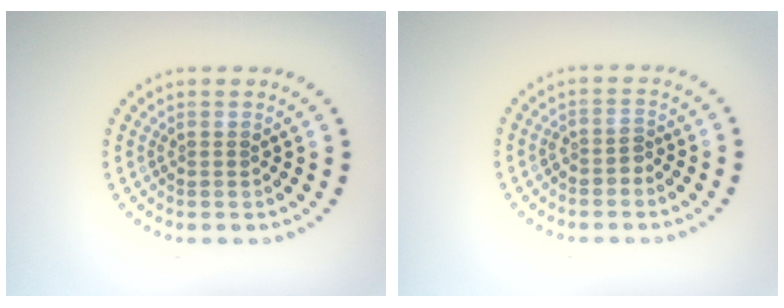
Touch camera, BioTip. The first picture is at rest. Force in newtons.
{"total": 1.2, "press": 1.0, "slide": 0.7}